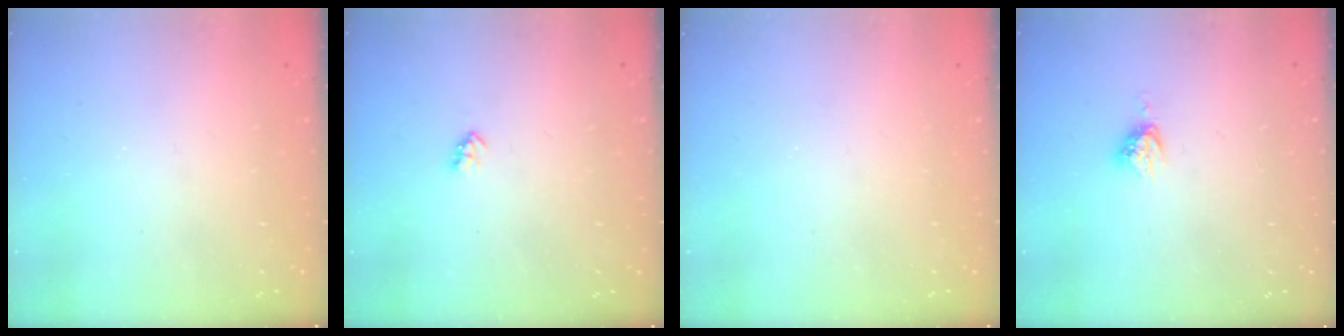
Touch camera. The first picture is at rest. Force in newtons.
{"total": 2.0, "press": 2.0, "slide": 0.3}
{"total": 0.0}
{"total": 4.9, "press": 4.8, "slide": 0.4}